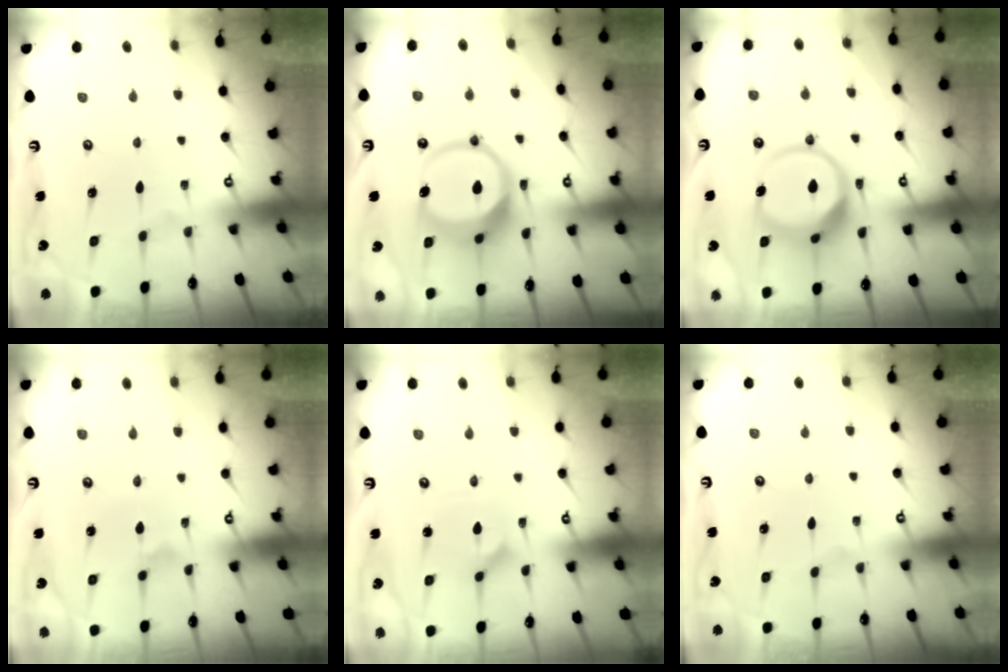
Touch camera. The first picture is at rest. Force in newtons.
{"total": 12.3, "press": 12.2, "slide": 2.0}
{"total": 11.3, "press": 11.2, "slide": 1.3}
{"total": 1.8, "press": 1.8, "slide": 0.4}
{"total": 5.3, "press": 5.3, "slide": 0.4}
{"total": 0.0}